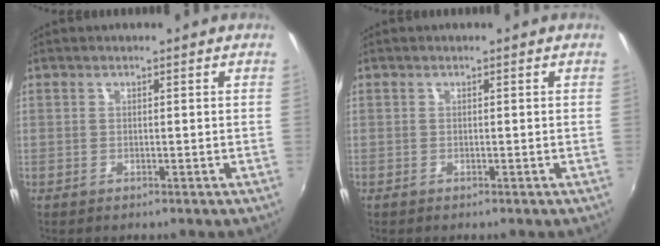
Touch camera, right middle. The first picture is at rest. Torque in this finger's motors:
{"motor_torque": [0.06, -0.06, 0.00, 0.01]}